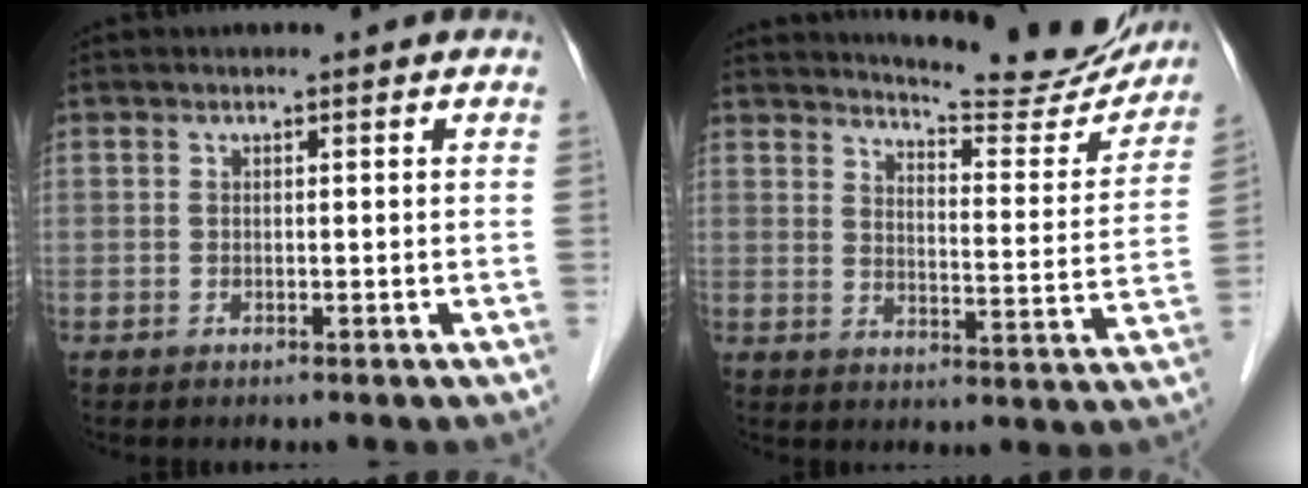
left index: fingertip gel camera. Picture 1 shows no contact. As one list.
[{"total": 17.3, "force": [16.4, 1.9, 4.9], "torque": [-0.064, -0.063, 0.198]}]